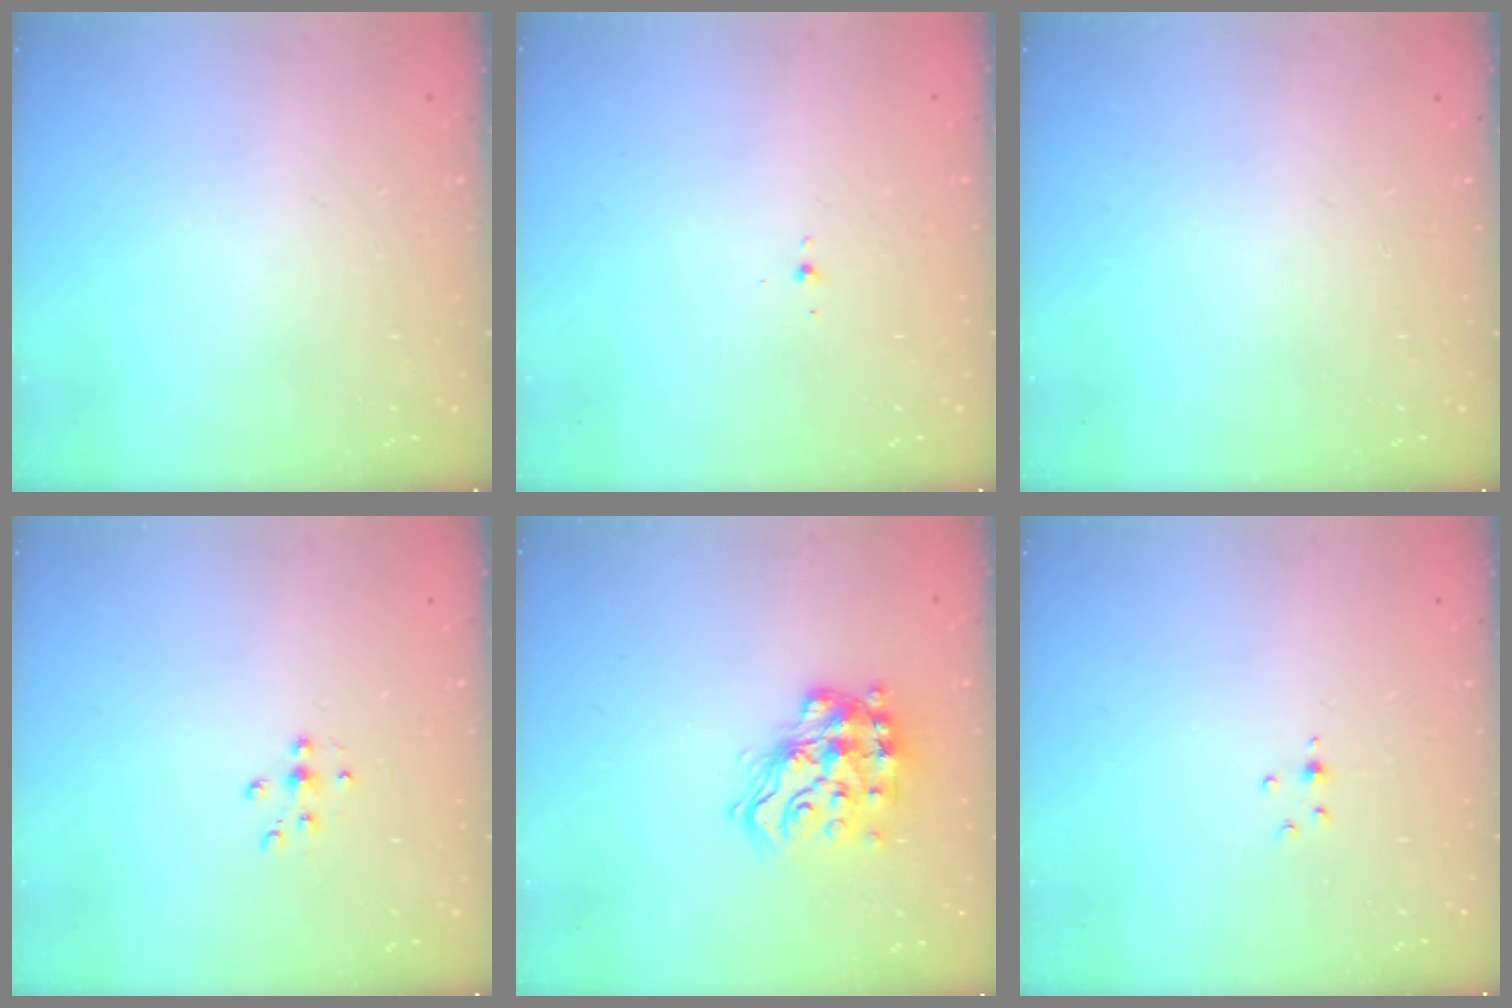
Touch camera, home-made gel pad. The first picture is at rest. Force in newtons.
{"total": 1.9, "press": 1.8, "slide": 0.7}
{"total": 0.0}
{"total": 5.7, "press": 5.5, "slide": 1.3}
{"total": 17.5, "press": 17.5, "slide": 1.0}
{"total": 2.8, "press": 2.4, "slide": 1.5}